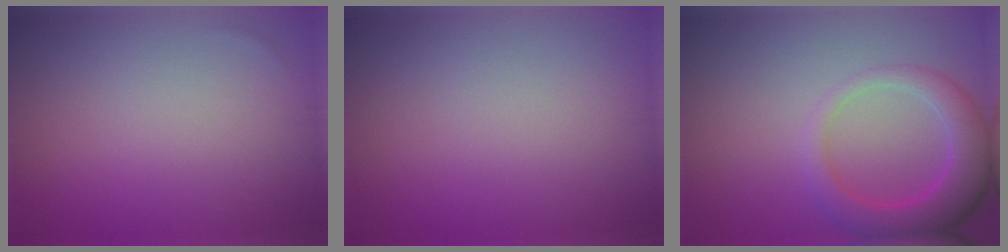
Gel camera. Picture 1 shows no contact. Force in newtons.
{"total": 0.0}
{"total": 5.2, "press": 5.2, "slide": 0.1}